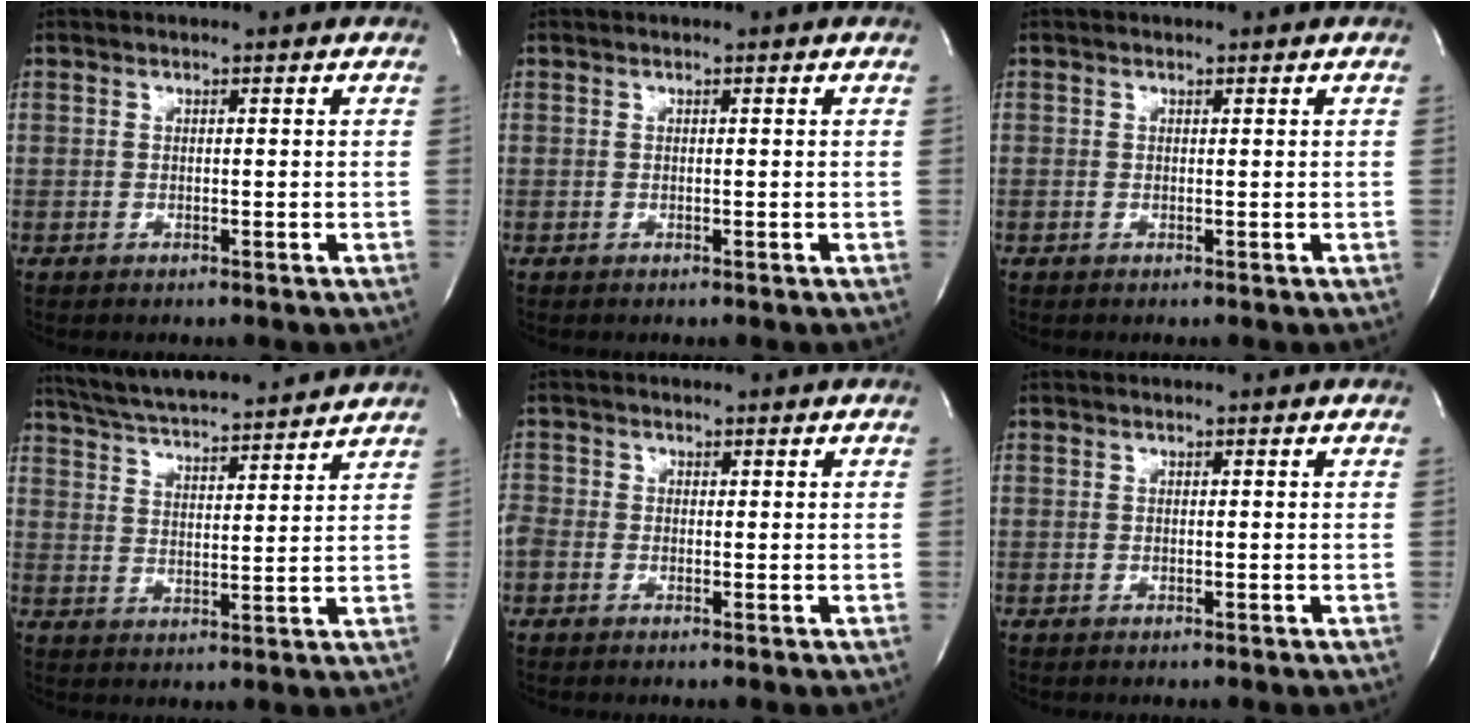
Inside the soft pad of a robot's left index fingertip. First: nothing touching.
{"total": 0.0}
{"total": 0.0}
{"total": 16.4, "force": [15.1, 1.3, 6.3], "torque": [-0.116, 0.022, 0.230]}
{"total": 2.9, "force": [-0.5, 2.5, 1.4], "torque": [-0.043, 0.009, -0.012]}
{"total": 0.0}